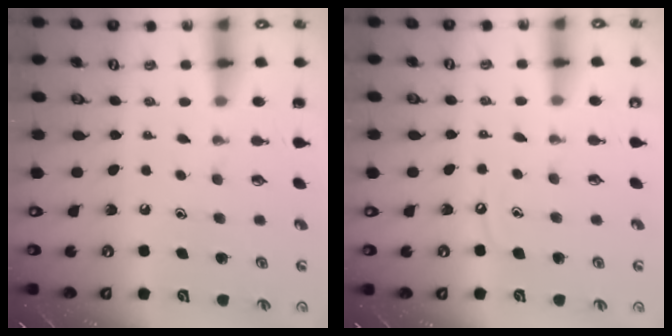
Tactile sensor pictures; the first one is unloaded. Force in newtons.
{"total": 5.1, "press": 5.1, "slide": 0.7}